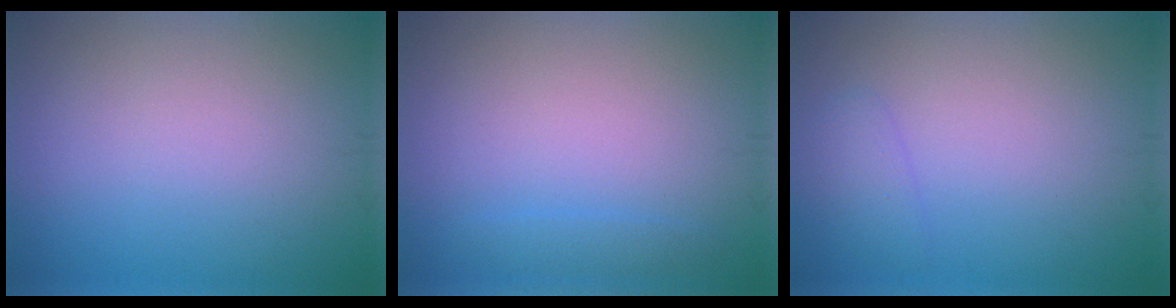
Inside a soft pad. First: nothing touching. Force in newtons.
{"total": 1.0, "press": 1.0, "slide": 0.1}
{"total": 1.3, "press": 1.3, "slide": 0.1}